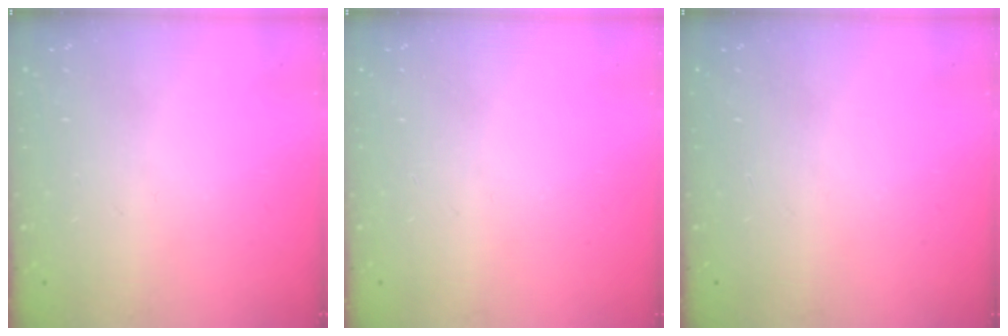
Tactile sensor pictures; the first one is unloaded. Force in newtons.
{"total": 0.0}
{"total": 0.0}